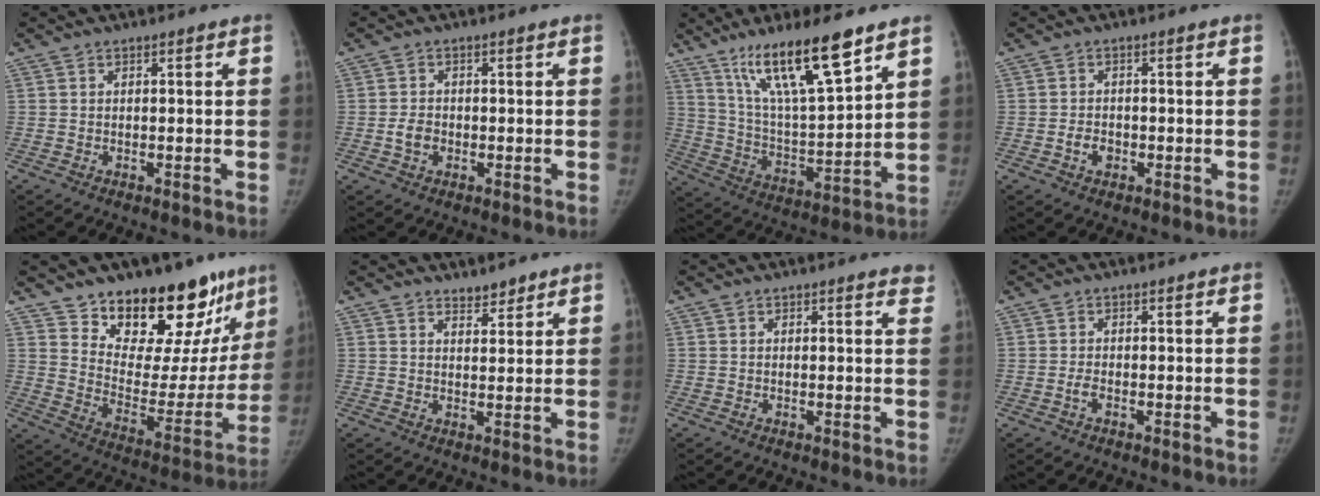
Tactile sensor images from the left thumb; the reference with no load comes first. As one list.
[{"total": 2.7, "force": [-0.6, 2.1, 1.6], "torque": [-0.025, 0.005, -0.011]}, {"total": 18.6, "force": [12.3, 3.3, 13.5], "torque": [-0.222, -0.061, 0.229]}, {"total": 2.5, "force": [-0.9, 1.9, 1.4], "torque": [-0.020, 0.007, -0.014]}, {"total": 24.8, "force": [18.2, 11.4, 12.4], "torque": [-0.131, -0.113, 0.268]}, {"total": 3.0, "force": [2.7, 1.0, 0.9], "torque": [-0.001, -0.022, 0.042]}, {"total": 2.6, "force": [2.3, 0.8, 1.1], "torque": [0.003, -0.007, 0.013]}, {"total": 1.1, "force": [-0.4, 0.5, 0.9], "torque": [-0.020, 0.003, -0.007]}]